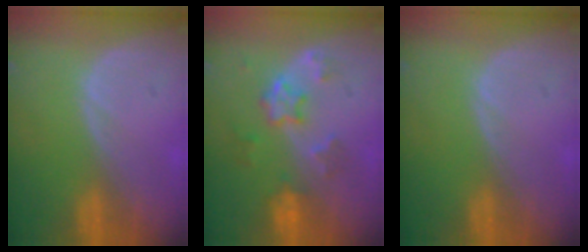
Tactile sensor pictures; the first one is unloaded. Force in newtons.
{"total": 6.1, "press": 5.5, "slide": 2.7}
{"total": 0.0}